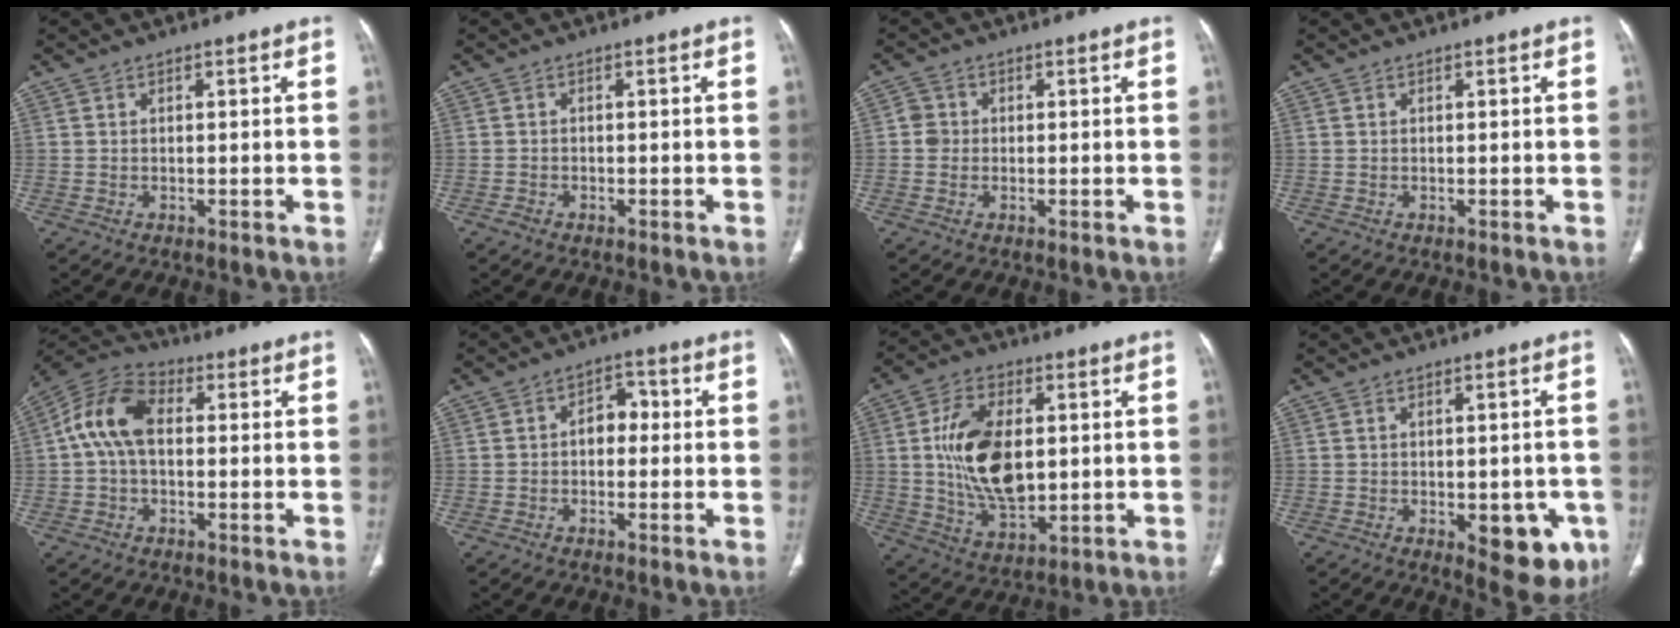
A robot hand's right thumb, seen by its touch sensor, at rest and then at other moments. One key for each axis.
{"total": 1.1, "fx": -0.7, "fy": 0.7, "fz": 0.4, "tx": -0.011, "ty": 0.002, "tz": -0.015}
{"total": 2.5, "fx": -0.1, "fy": 2.4, "fz": 0.8, "tx": 0.001, "ty": 0.007, "tz": -0.005}
{"total": 0.0}
{"total": 10.7, "fx": 0.7, "fy": 6.8, "fz": 8.2, "tx": -0.157, "ty": 0.030, "tz": 0.002}
{"total": 4.8, "fx": -0.2, "fy": 3.4, "fz": 3.4, "tx": -0.030, "ty": 0.021, "tz": -0.013}
{"total": 16.0, "fx": 1.5, "fy": 9.2, "fz": 13.0, "tx": -0.225, "ty": -0.008, "tz": 0.035}
{"total": 10.8, "fx": -3.6, "fy": 5.3, "fz": 8.7, "tx": -0.074, "ty": -0.001, "tz": -0.032}